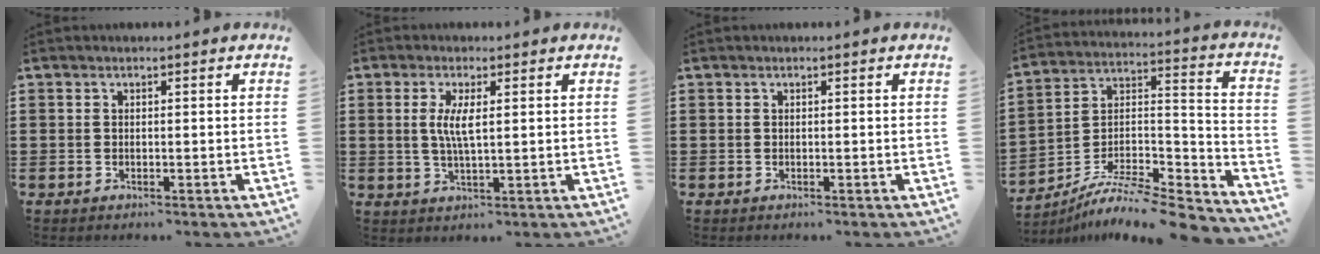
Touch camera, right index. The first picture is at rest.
{"total": 4.2, "force": [0.7, 0.9, 4.0], "torque": [-0.079, 0.002, 0.009]}
{"total": 0.0}
{"total": 8.5, "force": [-7.6, 1.8, 3.5], "torque": [-0.062, 0.008, -0.153]}